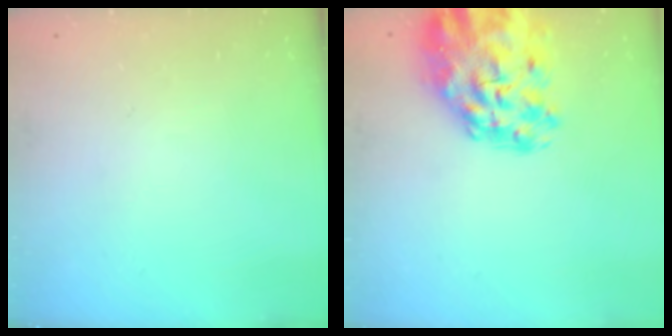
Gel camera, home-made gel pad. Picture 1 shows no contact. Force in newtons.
{"total": 15.8, "press": 15.0, "slide": 5.0}